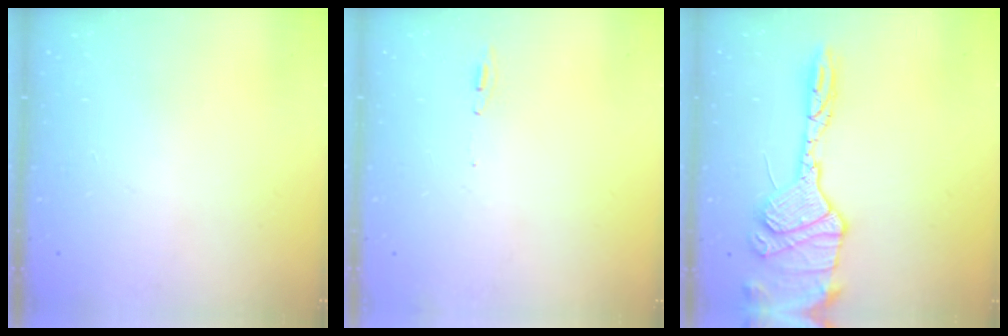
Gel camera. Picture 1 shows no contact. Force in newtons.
{"total": 4.8, "press": 4.6, "slide": 1.6}
{"total": 17.9, "press": 17.7, "slide": 2.5}